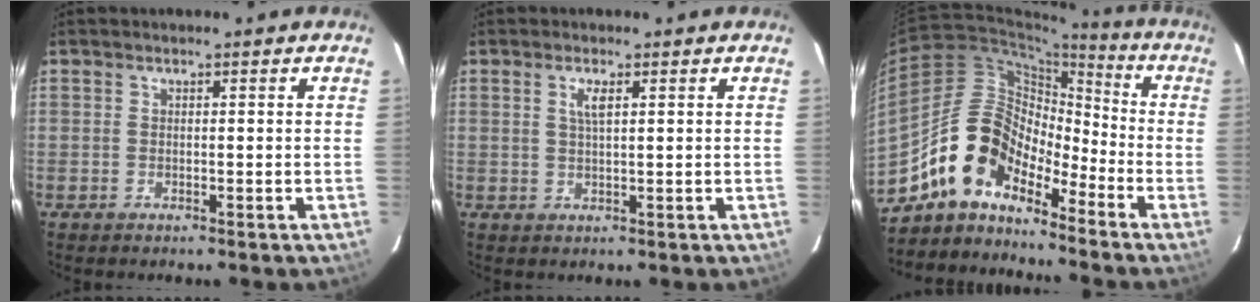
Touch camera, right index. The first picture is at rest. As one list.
[{"total": 2.3, "force": [1.0, 0.5, 2.1], "torque": [-0.040, 0.002, 0.018]}, {"total": 12.0, "force": [-9.5, 5.5, 4.8], "torque": [-0.081, 0.031, -0.189]}]